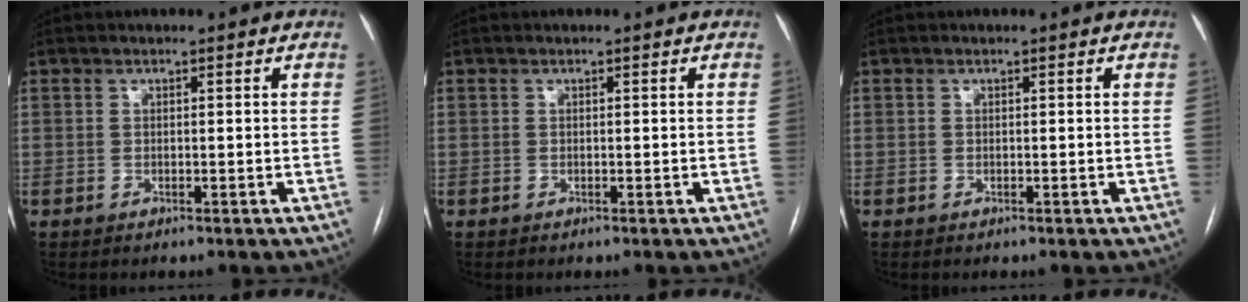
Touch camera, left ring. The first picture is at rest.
{"total": 0.0}
{"total": 0.0}